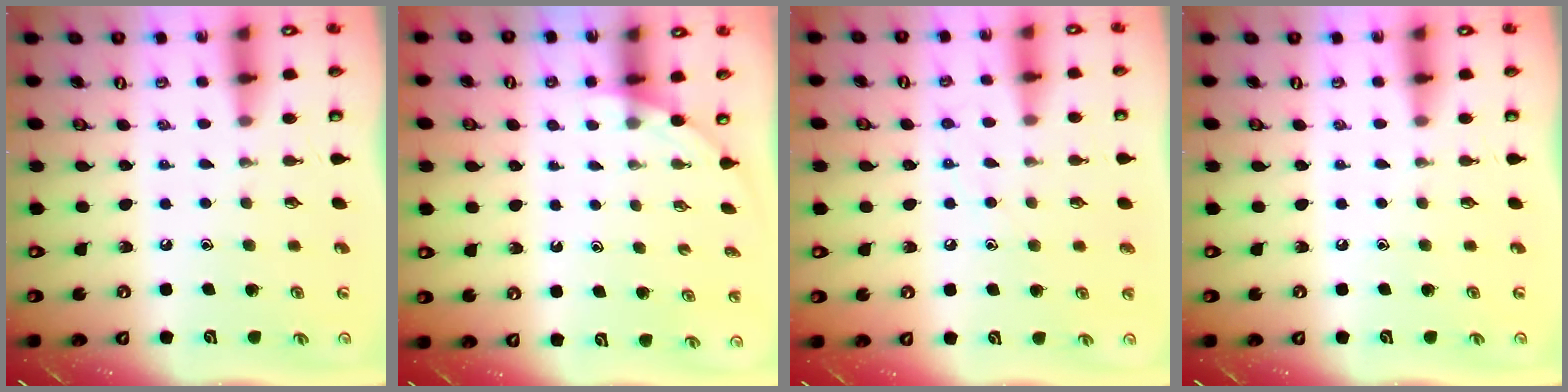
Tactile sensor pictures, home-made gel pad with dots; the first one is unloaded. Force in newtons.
{"total": 0.9, "press": 0.9, "slide": 0.2}
{"total": 9.3, "press": 9.3, "slide": 0.6}
{"total": 0.0}